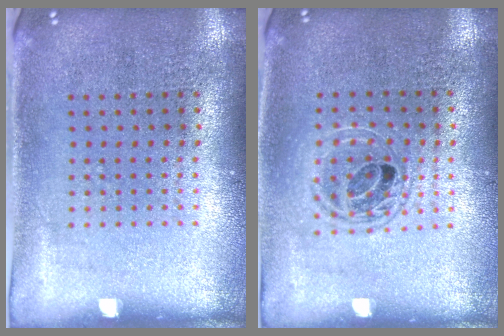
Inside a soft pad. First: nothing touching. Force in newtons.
{"total": 1.4, "press": 1.3, "slide": 0.7}